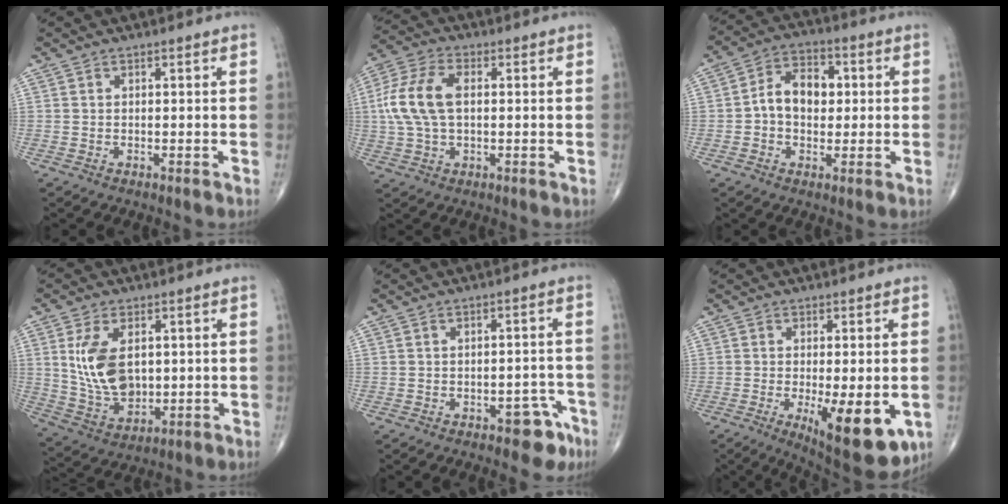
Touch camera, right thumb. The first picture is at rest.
{"total": 11.5, "force": [1.0, 6.5, 9.4], "torque": [-0.208, 0.019, 0.017]}
{"total": 9.2, "force": [0.3, 6.5, 6.5], "torque": [-0.083, 0.024, -0.002]}
{"total": 11.9, "force": [2.1, 7.2, 9.1], "torque": [-0.161, -0.014, 0.054]}
{"total": 5.6, "force": [-3.4, 3.0, 3.3], "torque": [-0.014, 0.032, -0.040]}
{"total": 13.7, "force": [-4.1, 4.7, 12.2], "torque": [-0.157, -0.021, -0.046]}